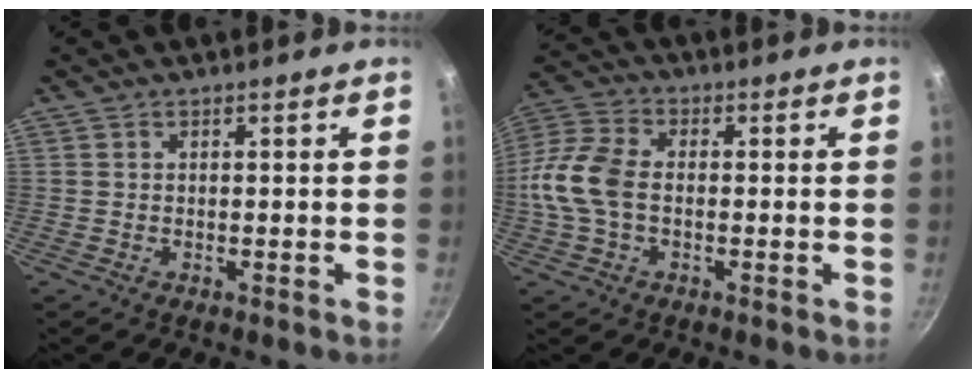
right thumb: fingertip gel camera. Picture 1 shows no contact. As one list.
[{"total": 10.8, "force": [-1.0, 6.9, 8.3], "torque": [-0.172, 0.028, -0.036]}]